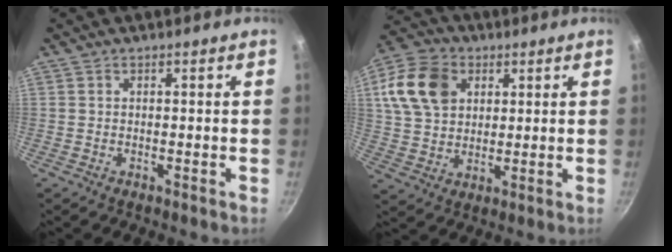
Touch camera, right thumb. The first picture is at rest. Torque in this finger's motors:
{"motor_torque": [-0.79, 1.27, 0.49, -0.35, 0.11]}